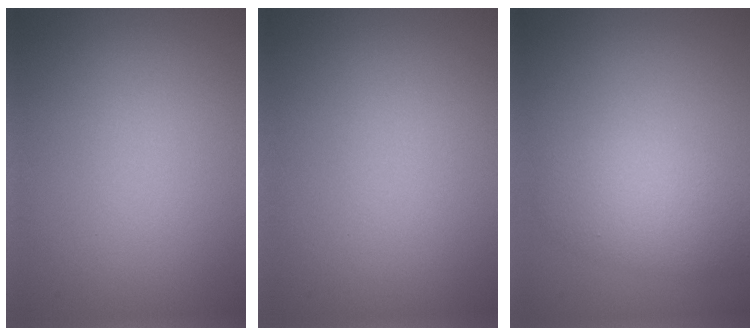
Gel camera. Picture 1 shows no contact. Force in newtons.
{"total": 0.0}
{"total": 4.0, "press": 4.0, "slide": 0.1}